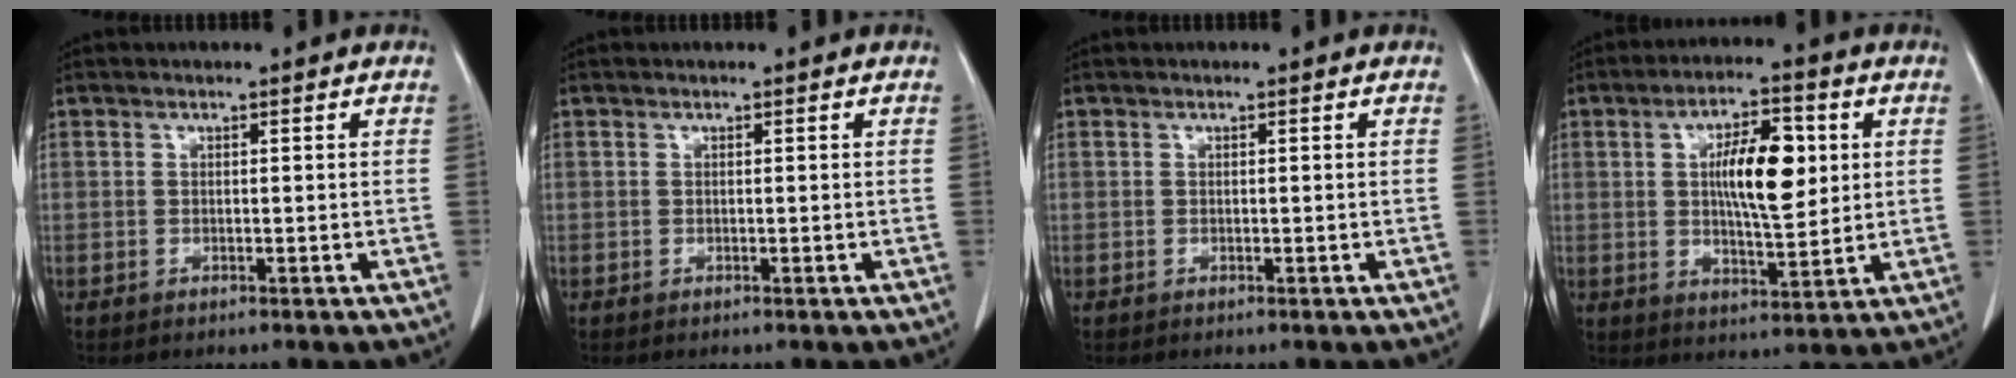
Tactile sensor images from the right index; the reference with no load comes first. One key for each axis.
{"total": 0.0}
{"total": 0.0}
{"total": 10.8, "fx": 2.0, "fy": 3.3, "fz": 10.1, "tx": -0.172, "ty": 0.008, "tz": 0.034}